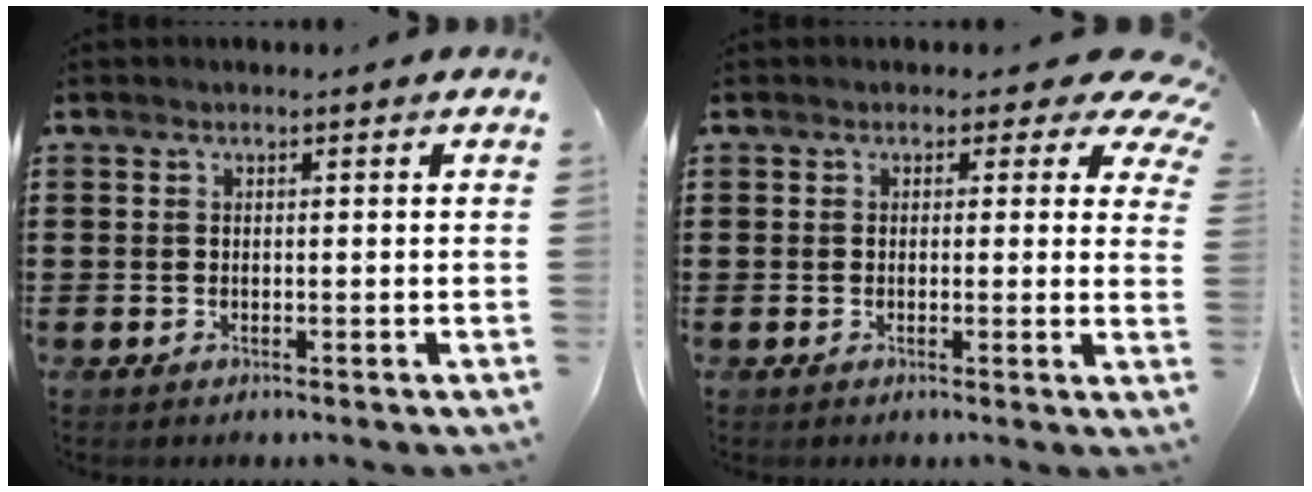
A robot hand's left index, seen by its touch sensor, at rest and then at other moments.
{"total": 3.2, "force": [1.7, 1.9, 2.0], "torque": [-0.026, -0.005, 0.022]}